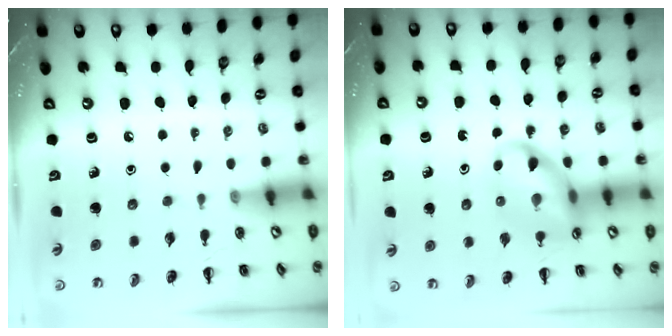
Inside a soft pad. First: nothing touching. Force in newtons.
{"total": 15.3, "press": 15.0, "slide": 3.1}